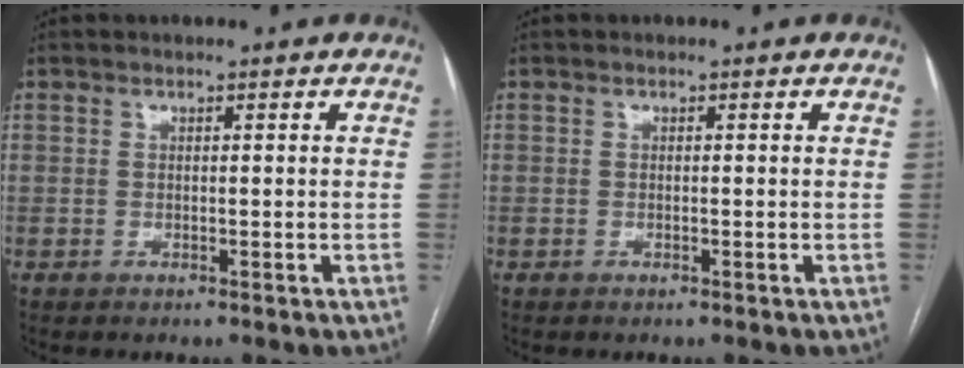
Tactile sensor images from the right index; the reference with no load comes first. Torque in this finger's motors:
{"motor_torque": [-0.16, 0.12, -0.04, 0.00]}